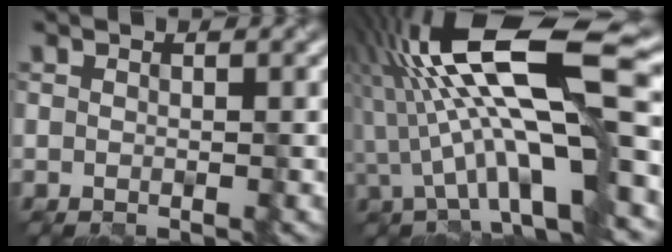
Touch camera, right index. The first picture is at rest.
{"total": 13.9, "force": [0.6, 3.5, 13.4], "torque": [-0.223, 0.027, 0.004]}